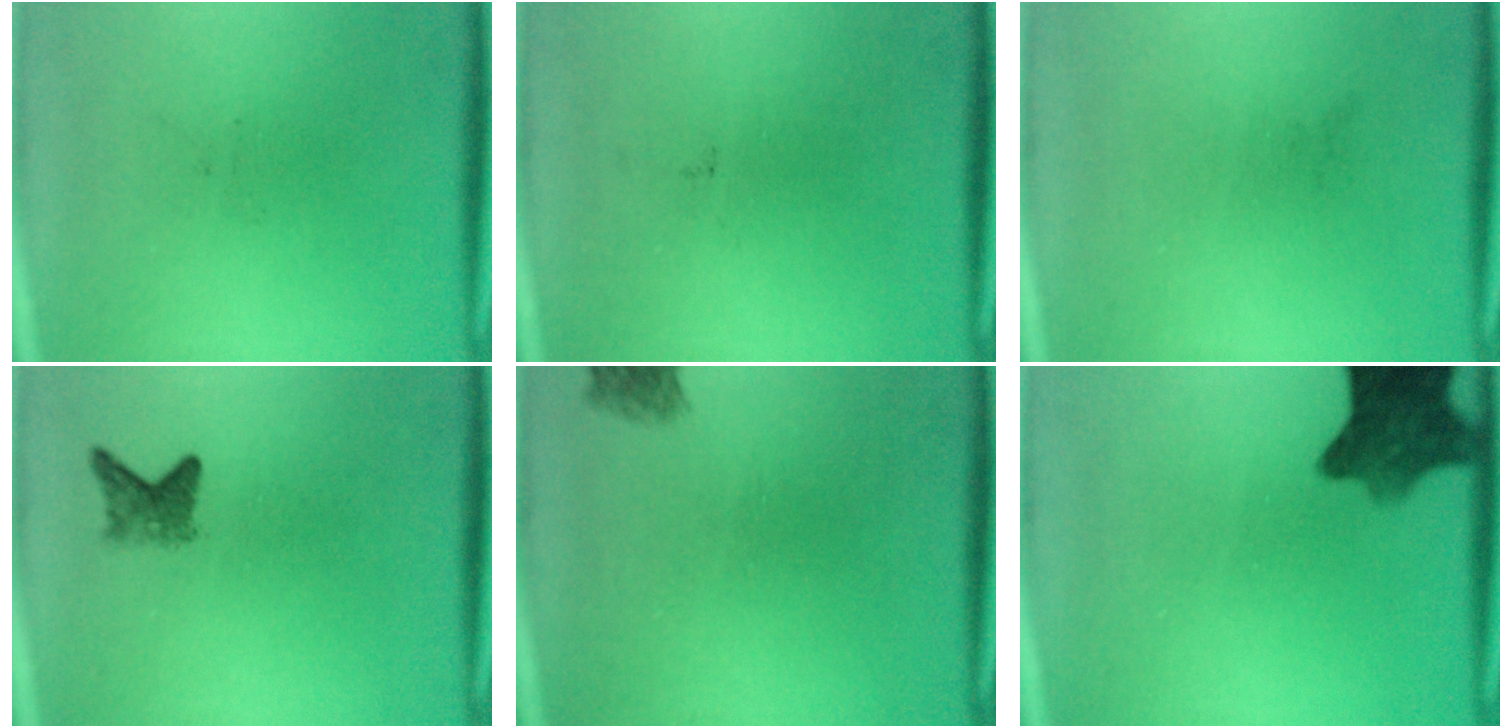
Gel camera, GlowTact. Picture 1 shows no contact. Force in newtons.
{"total": 0.0}
{"total": 0.0}
{"total": 2.3}
{"total": 2.6}
{"total": 8.5}